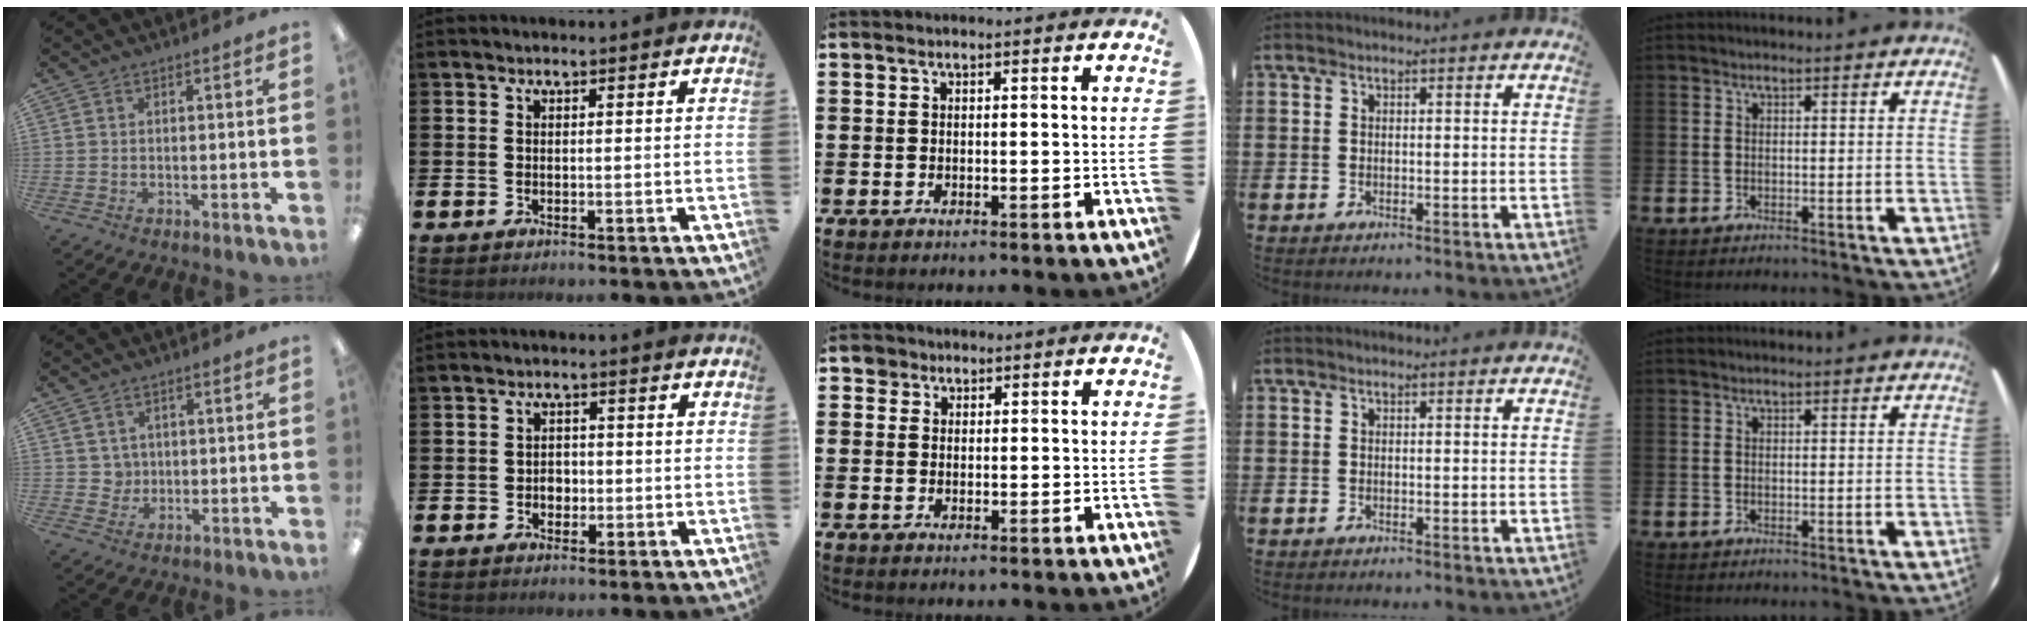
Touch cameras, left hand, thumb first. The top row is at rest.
{"thumb": {"total": 3.0, "force": [0.9, 2.8, 0.1], "torque": [-0.004, 0.002, 0.013]}, "index": {"total": 2.0, "force": [-0.6, 1.7, 1.0], "torque": [-0.001, -0.002, -0.018]}, "middle": {"total": 1.9, "force": [1.4, 1.2, 0.1], "torque": [0.004, 0.002, 0.026]}}